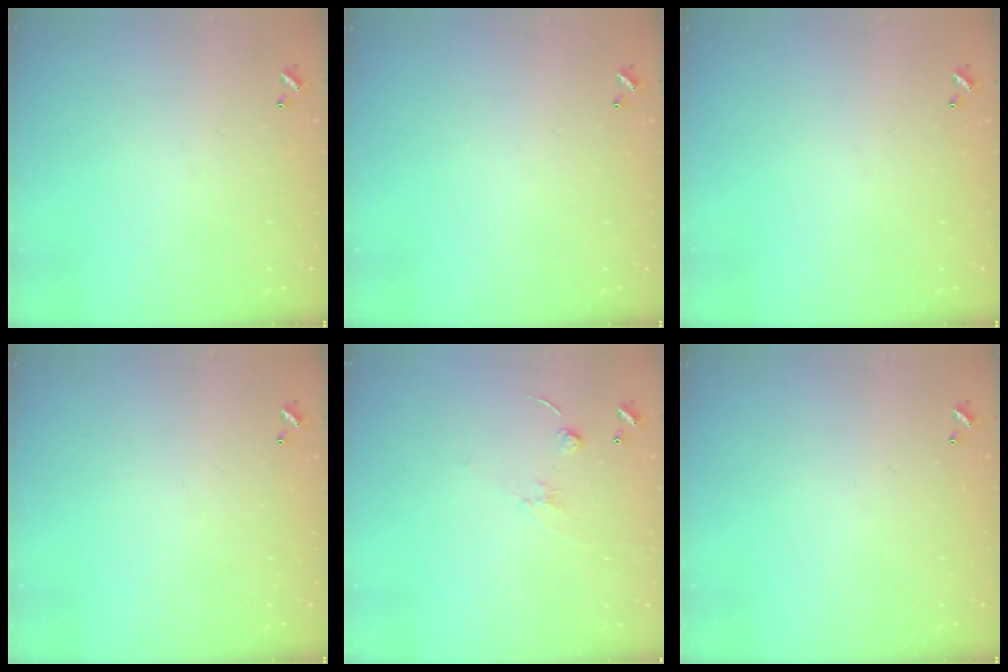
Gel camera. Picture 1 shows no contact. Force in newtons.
{"total": 0.0}
{"total": 0.0}
{"total": 0.0}
{"total": 2.3, "press": 2.3, "slide": 0.5}
{"total": 0.0}